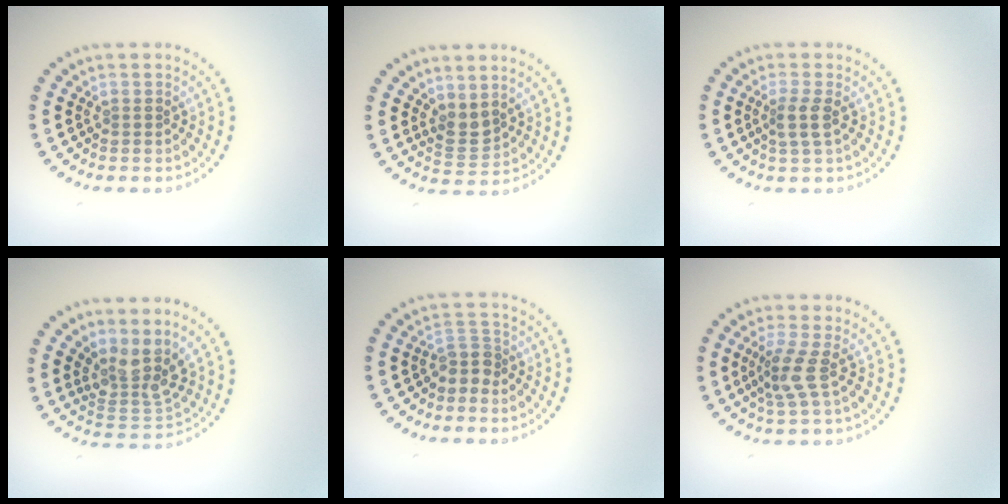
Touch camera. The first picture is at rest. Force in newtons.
{"total": 2.0, "press": 1.6, "slide": 1.1}
{"total": 1.8, "press": 1.6, "slide": 0.9}
{"total": 3.7, "press": 2.8, "slide": 2.4}
{"total": 2.2, "press": 1.7, "slide": 1.4}
{"total": 2.6, "press": 2.1, "slide": 1.7}